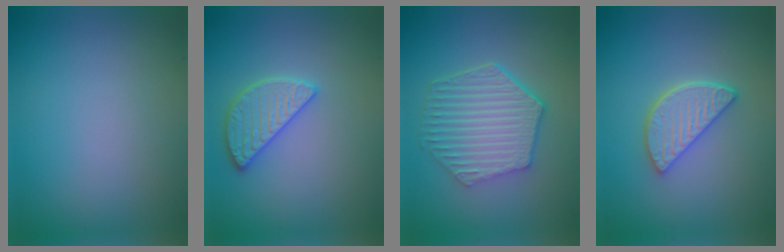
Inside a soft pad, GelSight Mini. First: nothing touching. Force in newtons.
{"total": 2.8, "press": 2.8, "slide": 0.6}
{"total": 6.3, "press": 4.9, "slide": 3.9}
{"total": 3.9, "press": 3.2, "slide": 2.2}